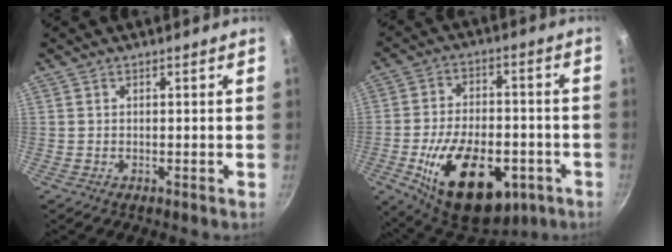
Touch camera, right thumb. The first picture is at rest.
{"total": 22.6, "force": [-7.8, 12.9, 16.8], "torque": [-0.251, 0.022, -0.110]}